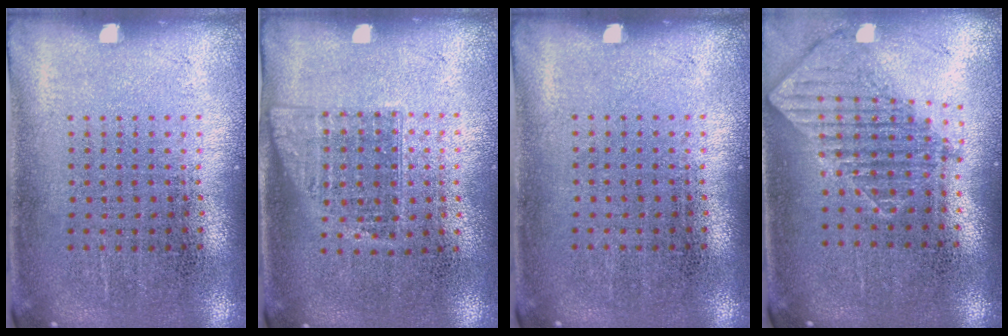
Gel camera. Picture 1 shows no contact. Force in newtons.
{"total": 1.1, "press": 0.9, "slide": 0.6}
{"total": 0.0}
{"total": 1.2, "press": 1.1, "slide": 0.6}